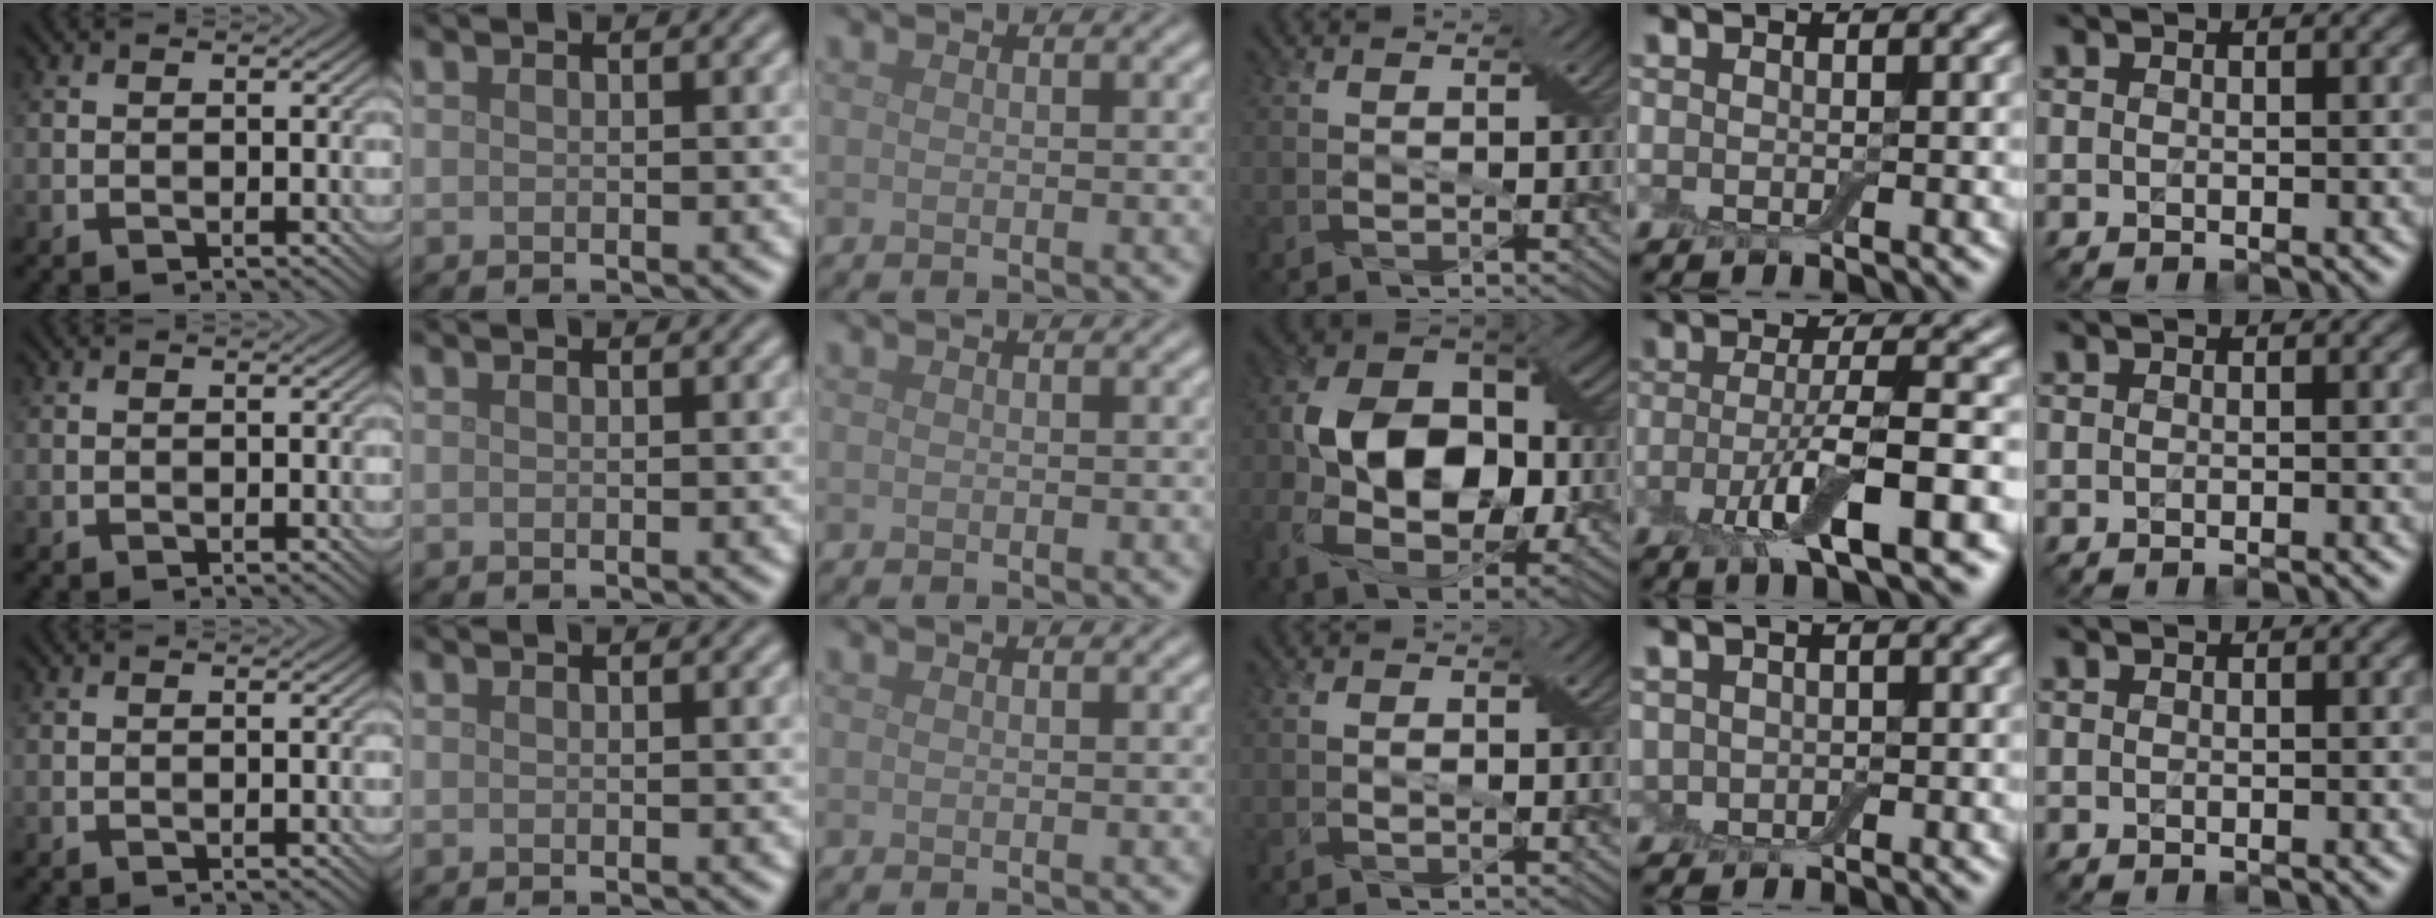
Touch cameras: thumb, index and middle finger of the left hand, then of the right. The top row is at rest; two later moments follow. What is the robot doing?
{"motion": "insert", "object": "backpack"}